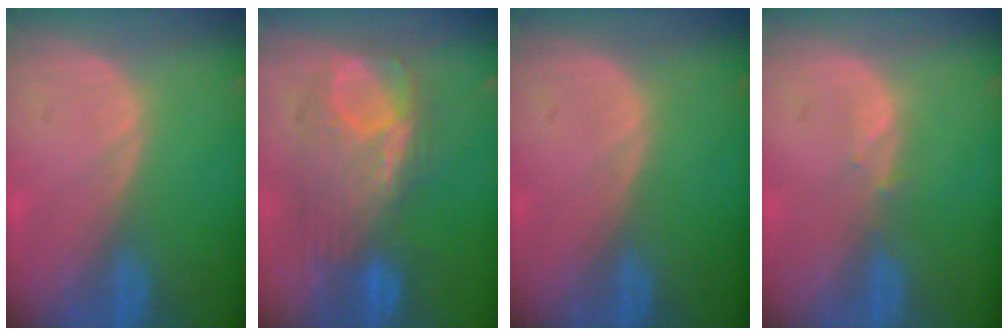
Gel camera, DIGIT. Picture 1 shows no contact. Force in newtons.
{"total": 8.7, "press": 8.7, "slide": 0.8}
{"total": 0.0}
{"total": 0.8, "press": 0.8, "slide": 0.3}